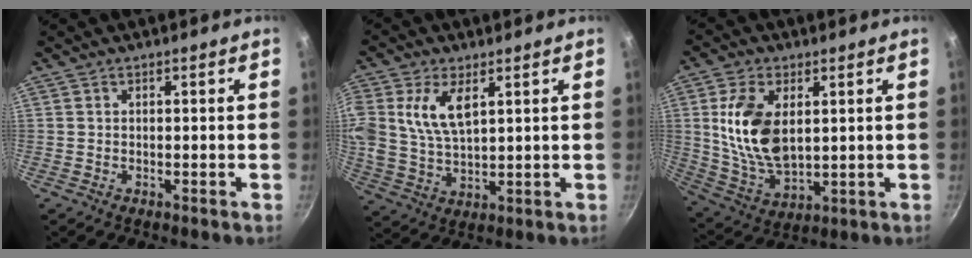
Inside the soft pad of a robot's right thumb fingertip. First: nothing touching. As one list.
[{"total": 9.7, "force": [3.5, 5.1, 7.5], "torque": [-0.149, -0.005, 0.075]}, {"total": 14.4, "force": [2.8, 8.1, 11.5], "torque": [-0.217, -0.016, 0.066]}]